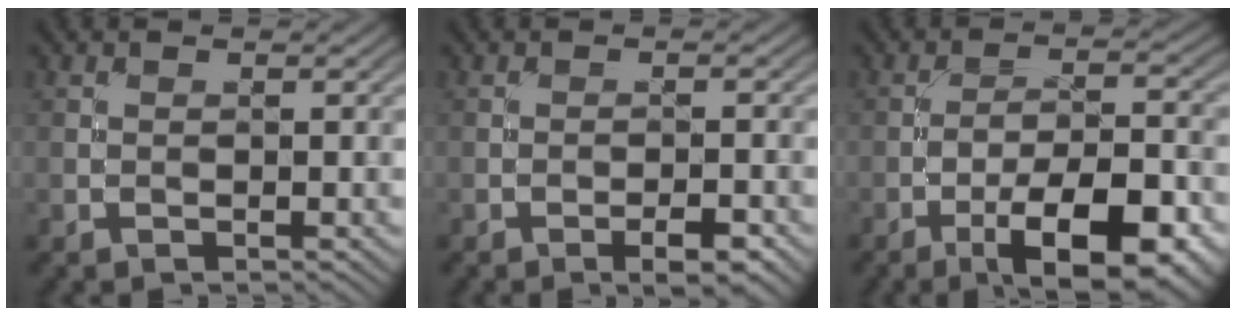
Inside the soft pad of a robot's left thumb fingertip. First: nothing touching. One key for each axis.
{"total": 3.2, "fx": -1.9, "fy": 0.9, "fz": 2.4, "tx": -0.037, "ty": 0.004, "tz": -0.028}
{"total": 11.8, "fx": -6.3, "fy": 3.8, "fz": 9.3, "tx": -0.145, "ty": 0.004, "tz": -0.100}